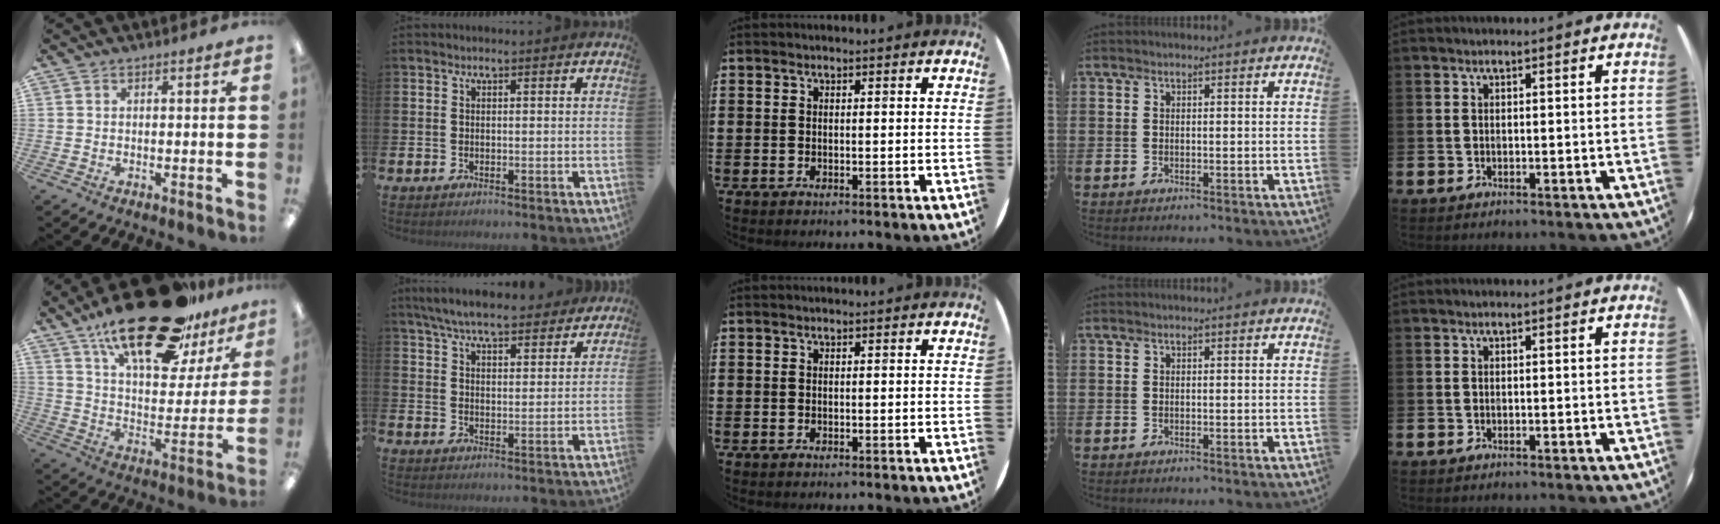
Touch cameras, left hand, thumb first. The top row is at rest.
{"thumb": {"total": 26.9, "force": [19.0, 9.9, 16.3], "torque": [-0.255, -0.109, 0.315]}, "index": {"total": 7.2, "force": [6.8, 1.2, 2.0], "torque": [-0.055, -0.034, 0.121]}}